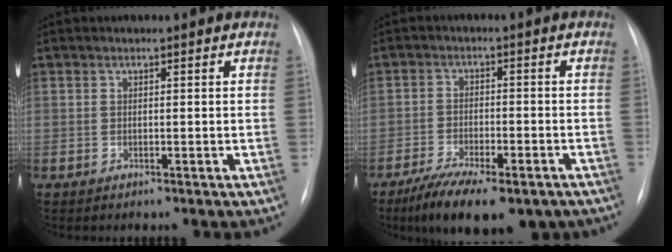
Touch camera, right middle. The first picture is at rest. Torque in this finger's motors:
{"motor_torque": [0.71, -0.53, 0.21, 0.09]}